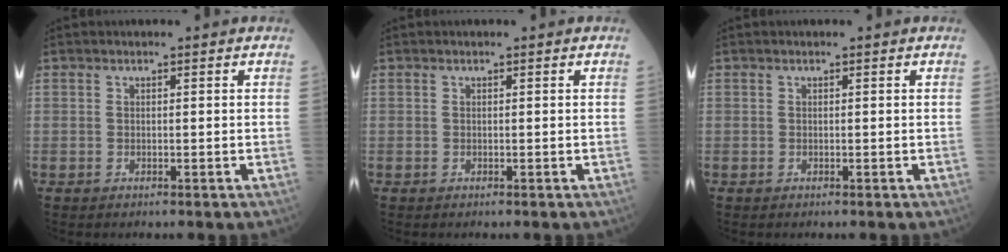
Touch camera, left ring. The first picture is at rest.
{"total": 0.0}
{"total": 0.0}